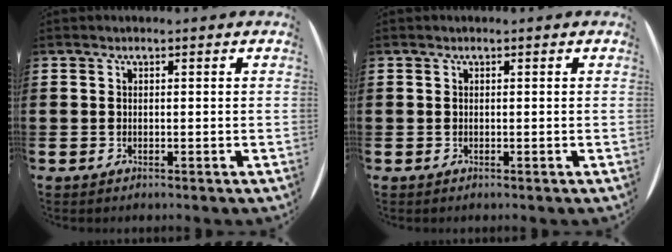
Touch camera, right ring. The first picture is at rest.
{"total": 0.0}